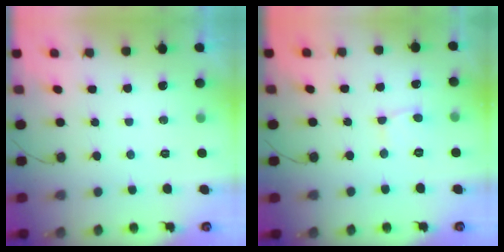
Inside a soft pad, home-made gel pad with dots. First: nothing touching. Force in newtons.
{"total": 2.6, "press": 2.6, "slide": 0.1}